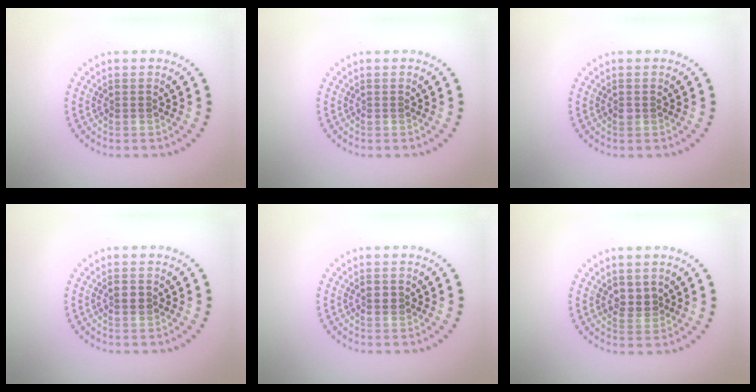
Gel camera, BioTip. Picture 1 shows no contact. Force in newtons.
{"total": 0.0}
{"total": 0.6, "press": 0.6, "slide": 0.1}
{"total": 1.0, "press": 1.0, "slide": 0.1}
{"total": 1.1, "press": 1.1, "slide": 0.2}
{"total": 1.9, "press": 1.8, "slide": 0.7}